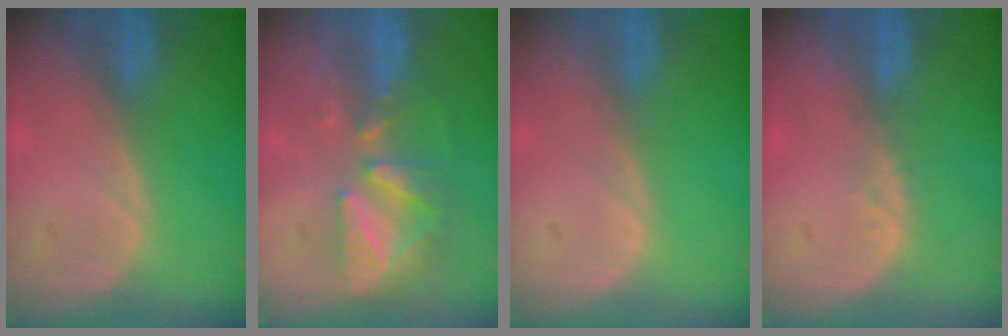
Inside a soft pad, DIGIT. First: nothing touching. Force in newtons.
{"total": 9.0, "press": 7.9, "slide": 4.3}
{"total": 0.0}
{"total": 1.8, "press": 1.5, "slide": 1.0}